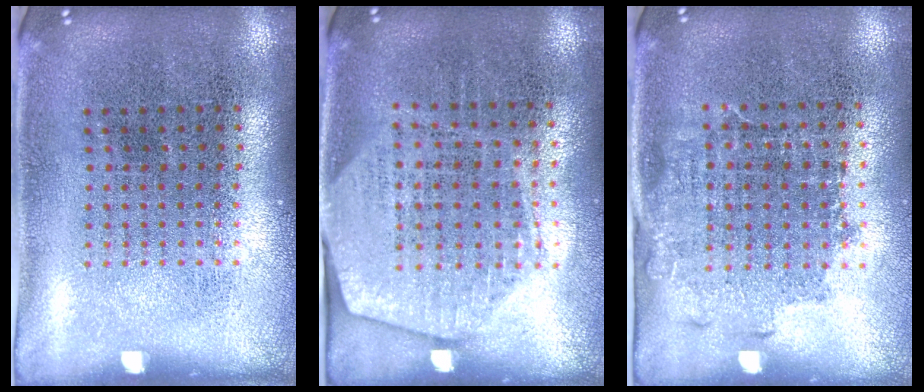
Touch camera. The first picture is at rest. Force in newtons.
{"total": 1.9, "press": 1.7, "slide": 0.9}
{"total": 1.3, "press": 1.1, "slide": 0.8}